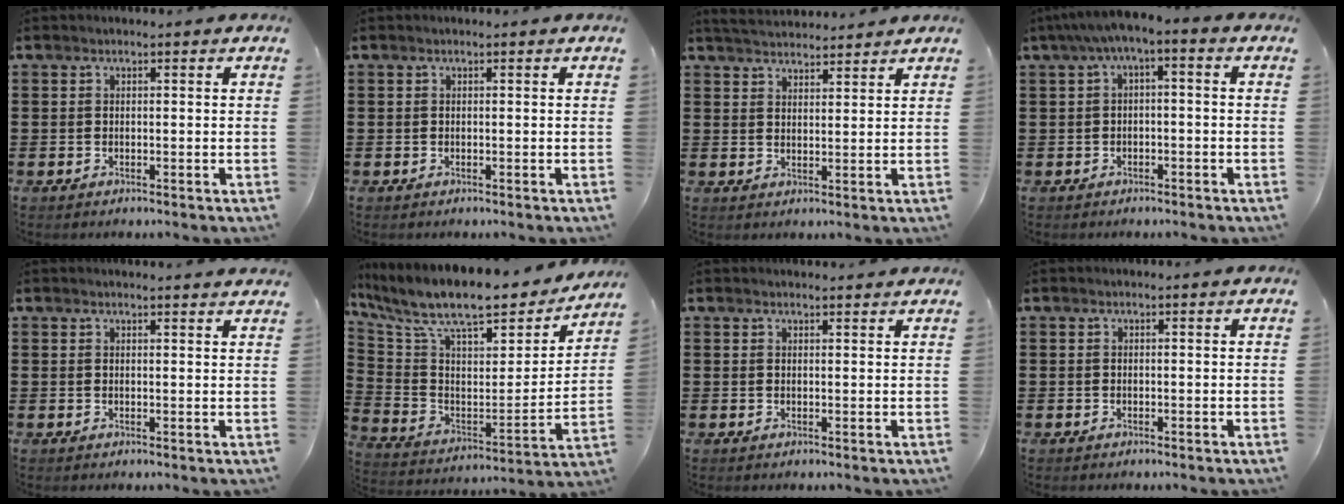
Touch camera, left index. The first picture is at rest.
{"total": 0.0}
{"total": 3.6, "force": [3.6, 0.3, 0.4], "torque": [-0.020, -0.010, 0.066]}
{"total": 3.5, "force": [-2.3, 0.6, 2.6], "torque": [-0.053, 0.000, -0.053]}
{"total": 1.4, "force": [1.4, -0.2, 0.3], "torque": [-0.008, -0.002, 0.028]}
{"total": 11.0, "force": [8.8, 2.7, 6.0], "torque": [-0.140, -0.066, 0.146]}
{"total": 1.2, "force": [1.2, 0.0, 0.2], "torque": [-0.007, -0.001, 0.024]}
{"total": 0.0}